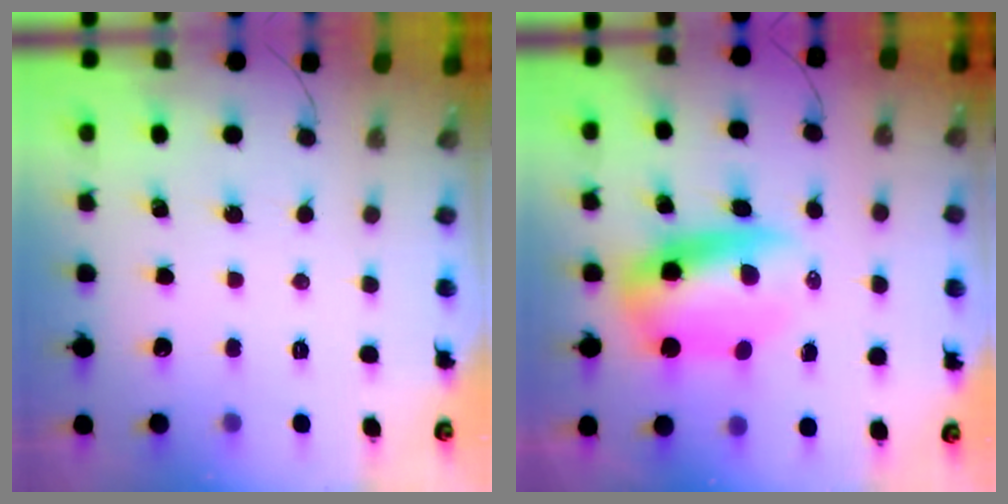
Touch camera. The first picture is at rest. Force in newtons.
{"total": 8.6, "press": 8.3, "slide": 2.1}